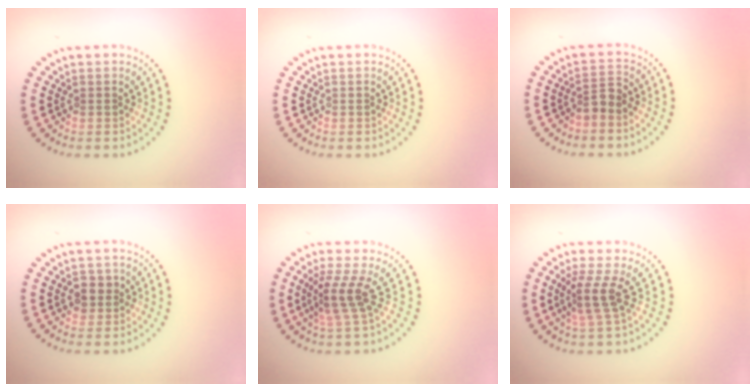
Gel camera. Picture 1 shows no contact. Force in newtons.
{"total": 0.0}
{"total": 1.7, "press": 1.3, "slide": 1.1}
{"total": 1.7, "press": 1.6, "slide": 0.5}
{"total": 3.0, "press": 2.0, "slide": 2.2}
{"total": 2.8, "press": 1.9, "slide": 2.0}